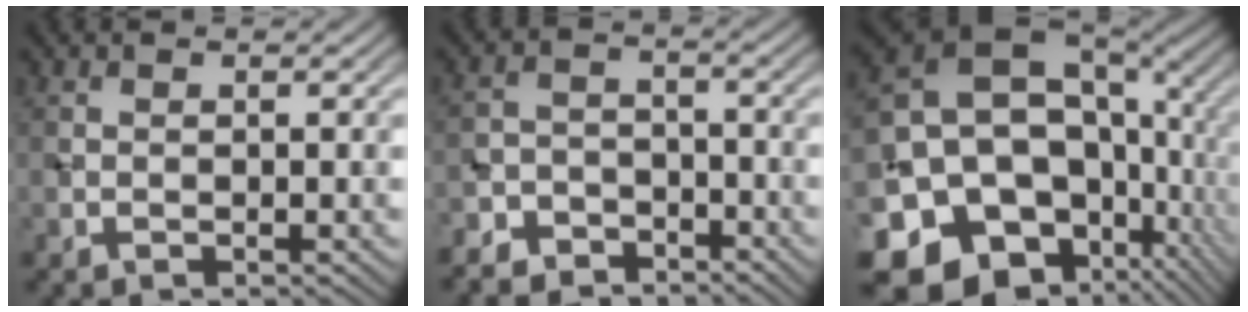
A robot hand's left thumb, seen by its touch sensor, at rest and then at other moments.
{"total": 6.2, "force": [-5.4, 2.8, 1.2], "torque": [-0.020, 0.000, -0.102]}
{"total": 21.4, "force": [-1.4, 17.2, 12.7], "torque": [-0.272, -0.017, 0.000]}